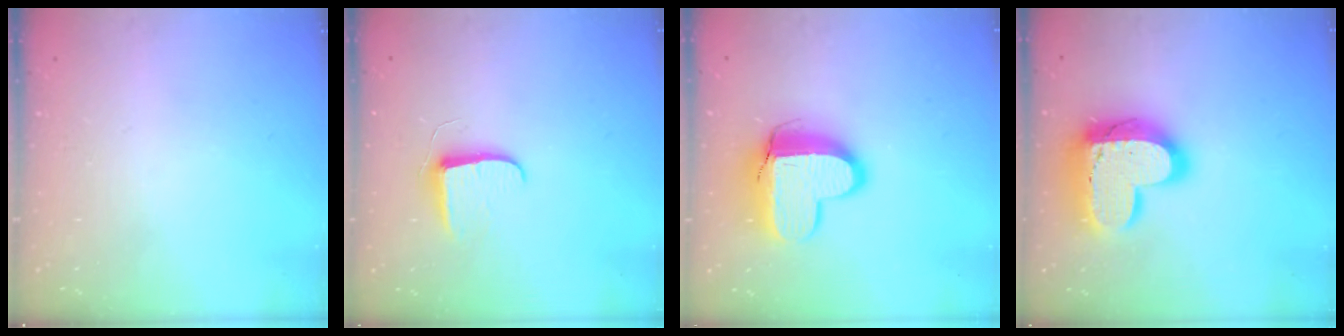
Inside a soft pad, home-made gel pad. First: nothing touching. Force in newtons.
{"total": 7.3, "press": 7.3, "slide": 0.4}
{"total": 12.3, "press": 12.2, "slide": 1.3}
{"total": 19.8, "press": 19.7, "slide": 1.5}